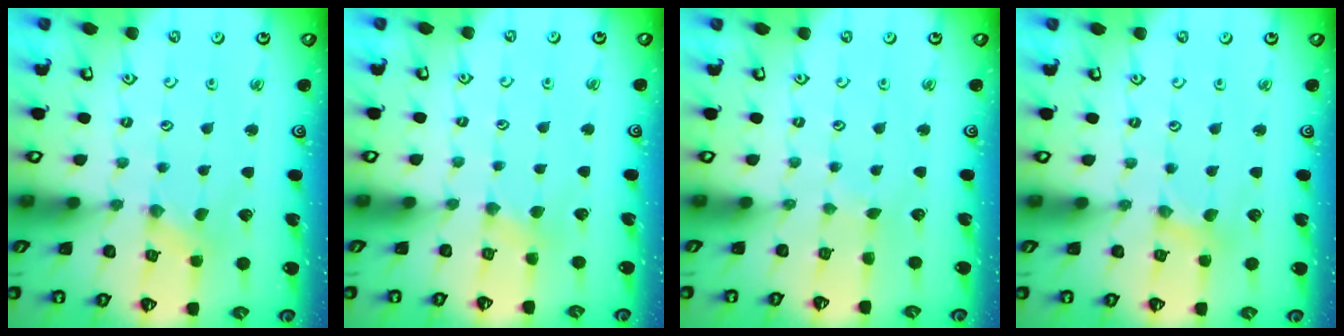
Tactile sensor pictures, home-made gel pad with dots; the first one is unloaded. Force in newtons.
{"total": 2.7, "press": 2.6, "slide": 0.4}
{"total": 1.1, "press": 1.1, "slide": 0.2}
{"total": 2.3, "press": 2.3, "slide": 0.2}